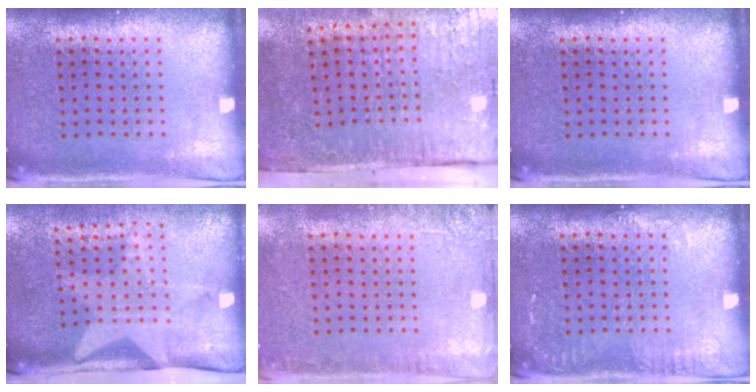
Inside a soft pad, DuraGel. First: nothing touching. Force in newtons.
{"total": 4.8, "press": 3.8, "slide": 2.9}
{"total": 0.0}
{"total": 2.1, "press": 1.6, "slide": 1.3}
{"total": 2.1, "press": 2.1, "slide": 0.3}
{"total": 1.3, "press": 1.2, "slide": 0.2}